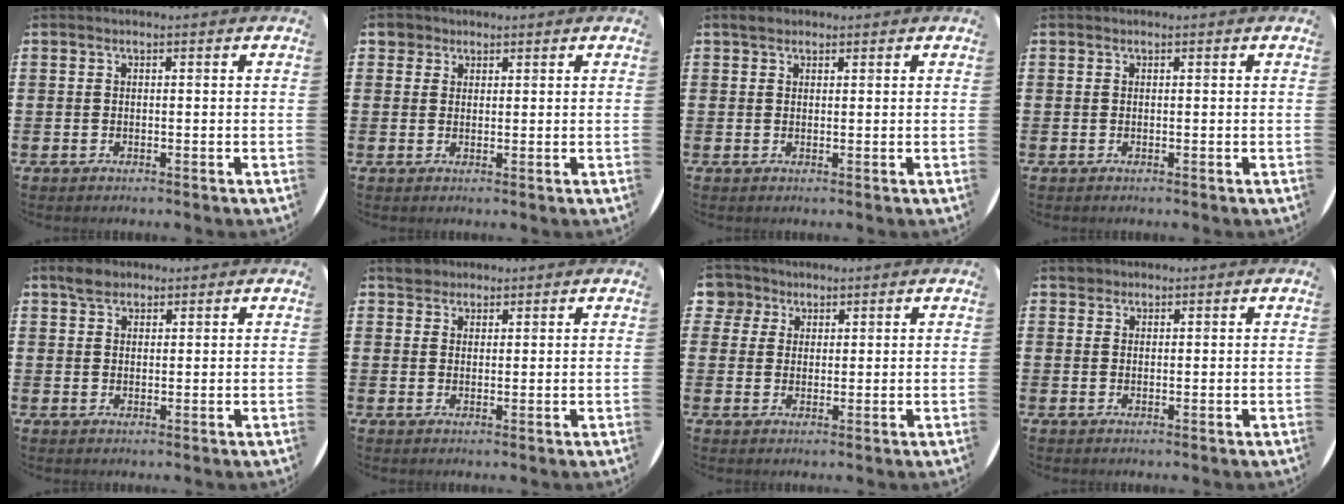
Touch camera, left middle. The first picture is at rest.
{"total": 2.3, "force": [1.8, 1.5, 0.2], "torque": [-0.004, 0.005, 0.032]}
{"total": 1.3, "force": [1.1, 0.7, 0.3], "torque": [0.001, 0.002, 0.019]}
{"total": 0.0}
{"total": 2.4, "force": [2.0, 1.2, 0.6], "torque": [-0.007, 0.002, 0.037]}
{"total": 2.5, "force": [2.2, 1.3, 0.0], "torque": [0.000, 0.004, 0.043]}
{"total": 3.6, "force": [2.4, 2.6, 0.1], "torque": [-0.006, 0.007, 0.047]}
{"total": 1.3, "force": [1.2, 0.6, 0.1], "torque": [0.004, -0.002, 0.021]}